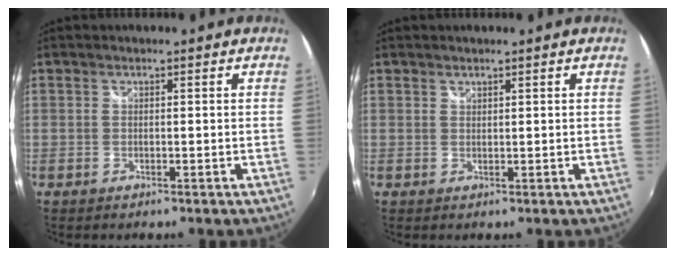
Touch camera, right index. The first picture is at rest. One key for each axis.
{"total": 0.6, "fx": 0.6, "fy": 0.2, "fz": 0.0, "tx": 0.001, "ty": 0.001, "tz": 0.011}